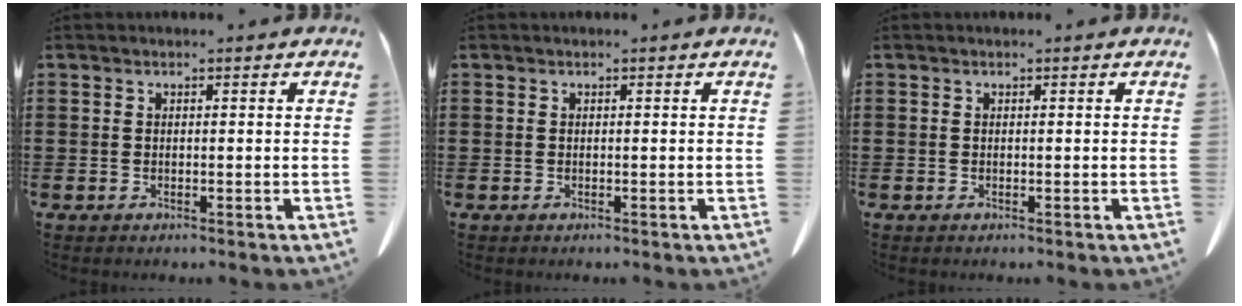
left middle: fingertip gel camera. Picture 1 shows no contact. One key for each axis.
{"total": 0.0}
{"total": 0.0}